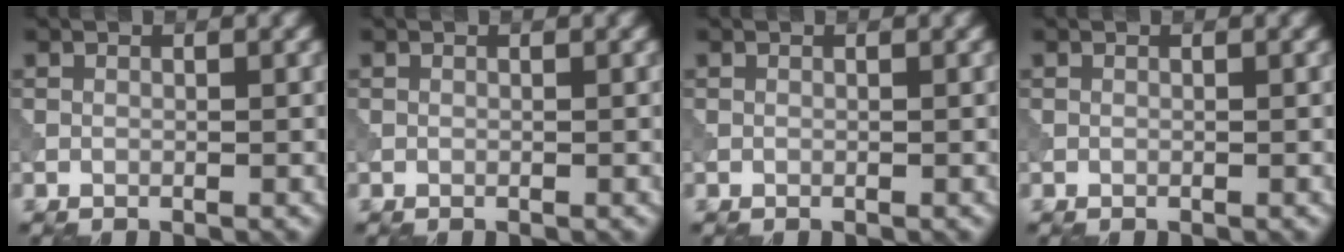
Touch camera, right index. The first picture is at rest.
{"total": 0.0}
{"total": 0.0}
{"total": 0.0}